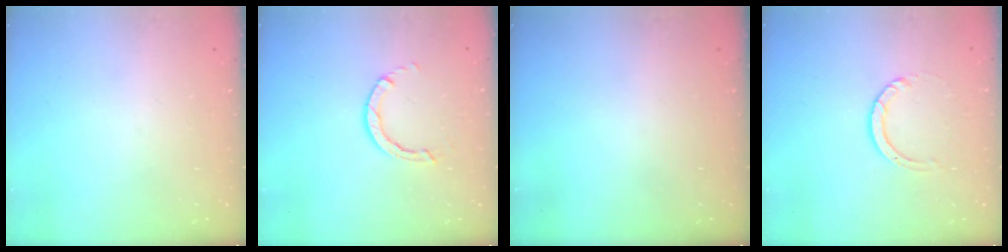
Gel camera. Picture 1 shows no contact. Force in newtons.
{"total": 2.8, "press": 2.8, "slide": 0.3}
{"total": 0.0}
{"total": 3.1, "press": 3.1, "slide": 0.3}